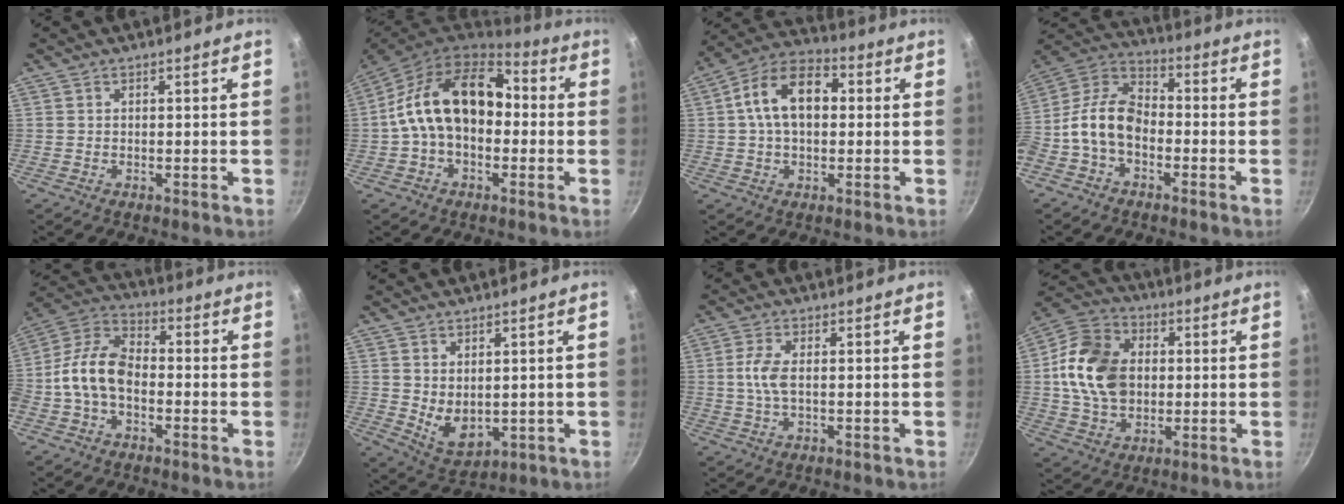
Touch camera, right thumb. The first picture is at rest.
{"total": 17.4, "force": [0.3, 11.9, 12.8], "torque": [-0.179, 0.043, -0.013]}
{"total": 13.4, "force": [1.8, 8.5, 10.2], "torque": [-0.147, 0.030, 0.013]}
{"total": 12.1, "force": [-2.8, 7.9, 8.7], "torque": [-0.150, 0.054, -0.074]}
{"total": 11.2, "force": [-2.4, 6.9, 8.4], "torque": [-0.154, 0.048, -0.065]}
{"total": 6.6, "force": [1.3, 4.4, 4.8], "torque": [-0.066, -0.025, 0.043]}
{"total": 4.3, "force": [0.1, 1.7, 4.0], "torque": [-0.096, 0.004, -0.001]}
{"total": 16.3, "force": [1.3, 12.0, 10.9], "torque": [-0.176, 0.013, 0.013]}